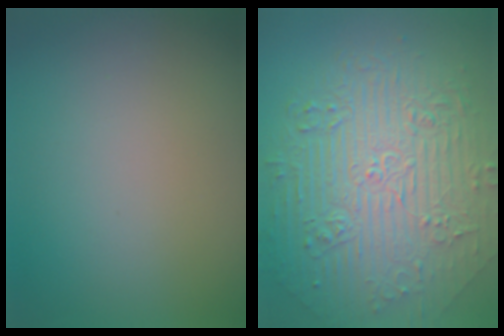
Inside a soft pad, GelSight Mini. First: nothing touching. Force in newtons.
{"total": 10.6, "press": 7.1, "slide": 7.8}